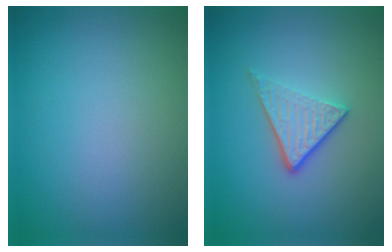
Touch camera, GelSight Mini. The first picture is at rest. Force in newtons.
{"total": 3.5, "press": 2.5, "slide": 2.5}